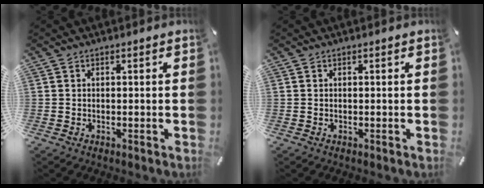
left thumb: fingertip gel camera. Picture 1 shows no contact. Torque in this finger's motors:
{"motor_torque": [0.00, 0.00, 0.00, 0.00, 0.00]}